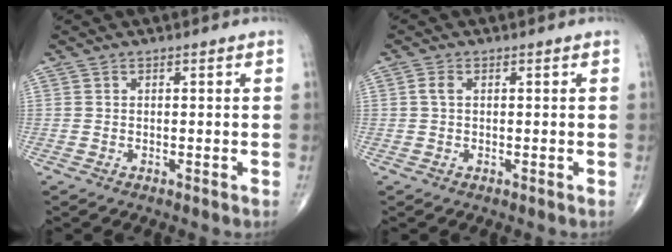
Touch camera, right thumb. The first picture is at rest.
{"total": 1.4, "force": [0.2, 0.8, 1.1], "torque": [-0.025, 0.002, 0.002]}